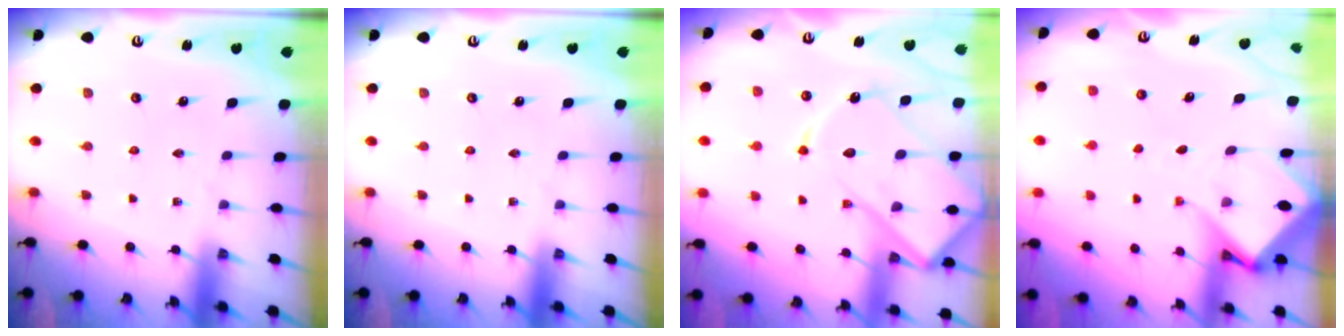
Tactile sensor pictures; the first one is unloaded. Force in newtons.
{"total": 0.0}
{"total": 18.8, "press": 18.7, "slide": 1.7}
{"total": 6.0, "press": 5.9, "slide": 0.8}